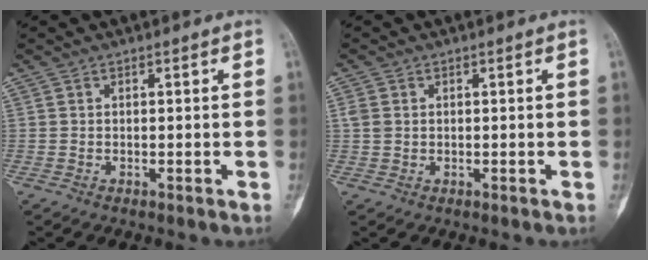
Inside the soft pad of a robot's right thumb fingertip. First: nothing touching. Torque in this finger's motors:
{"motor_torque": [-0.53, 0.33, -0.02, 0.12, 0.07]}